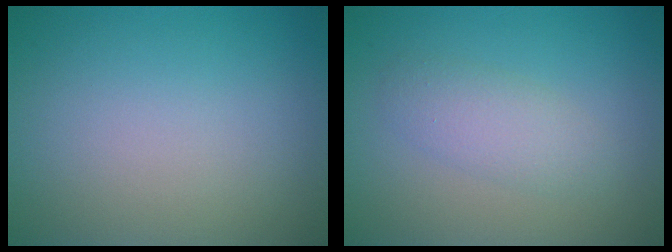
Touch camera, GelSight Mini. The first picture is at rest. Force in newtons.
{"total": 2.4, "press": 2.4, "slide": 0.1}